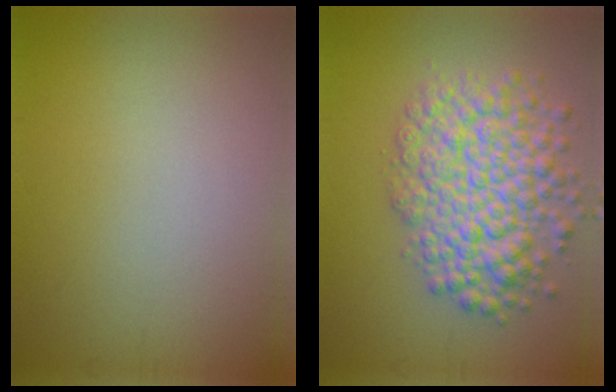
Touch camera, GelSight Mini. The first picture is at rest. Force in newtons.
{"total": 7.4, "press": 7.4, "slide": 0.3}